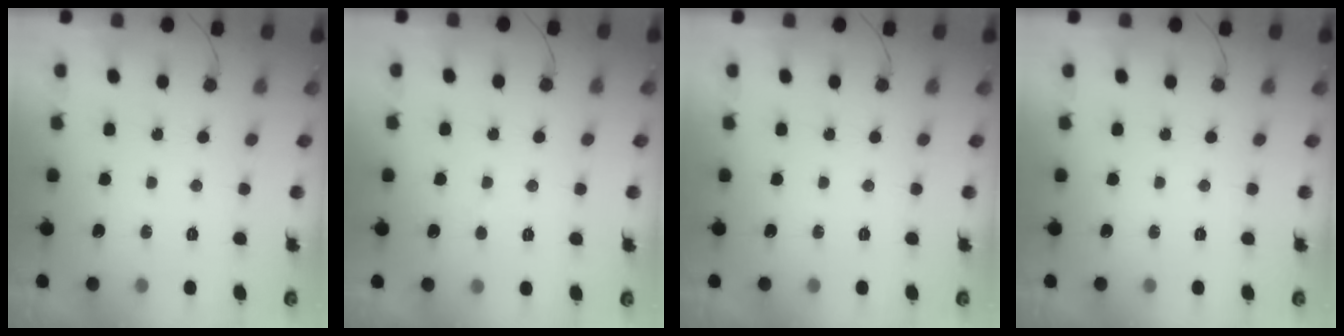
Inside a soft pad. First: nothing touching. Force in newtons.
{"total": 2.7, "press": 2.7, "slide": 0.2}
{"total": 0.0}
{"total": 0.0}